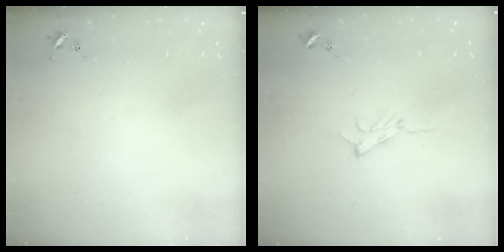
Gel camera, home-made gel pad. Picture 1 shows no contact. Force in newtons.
{"total": 6.5, "press": 6.5, "slide": 0.8}